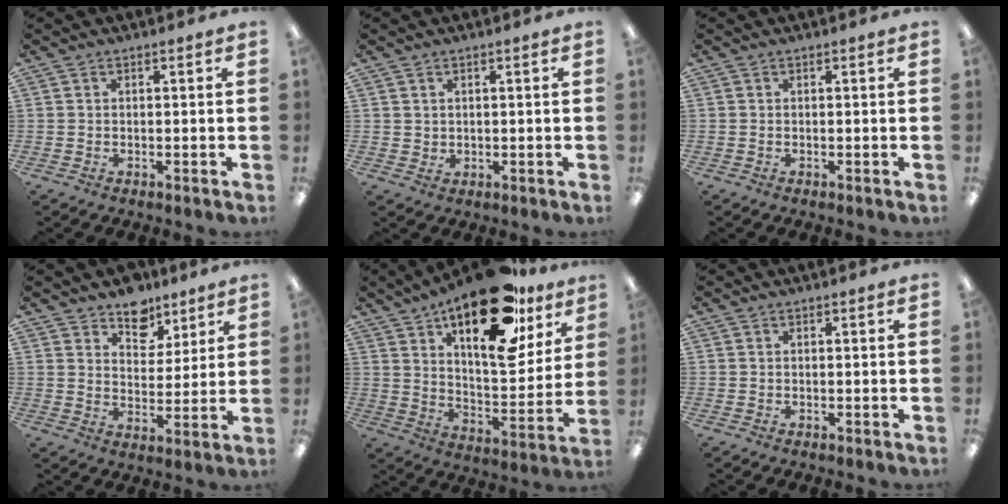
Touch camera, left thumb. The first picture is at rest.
{"total": 1.7, "force": [1.2, 1.3, 0.2], "torque": [-0.005, 0.001, 0.022]}
{"total": 0.0}
{"total": 9.1, "force": [7.2, 5.3, 1.6], "torque": [-0.017, -0.049, 0.132]}
{"total": 25.0, "force": [16.1, 10.1, 16.2], "torque": [-0.233, -0.095, 0.269]}
{"total": 0.0}